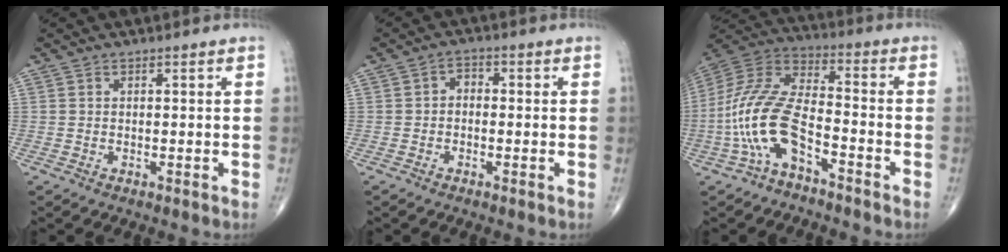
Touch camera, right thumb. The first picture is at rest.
{"total": 2.3, "force": [-0.5, 1.7, 1.5], "torque": [-0.010, 0.015, -0.020]}
{"total": 15.0, "force": [-6.2, 6.5, 11.9], "torque": [-0.259, 0.061, -0.122]}